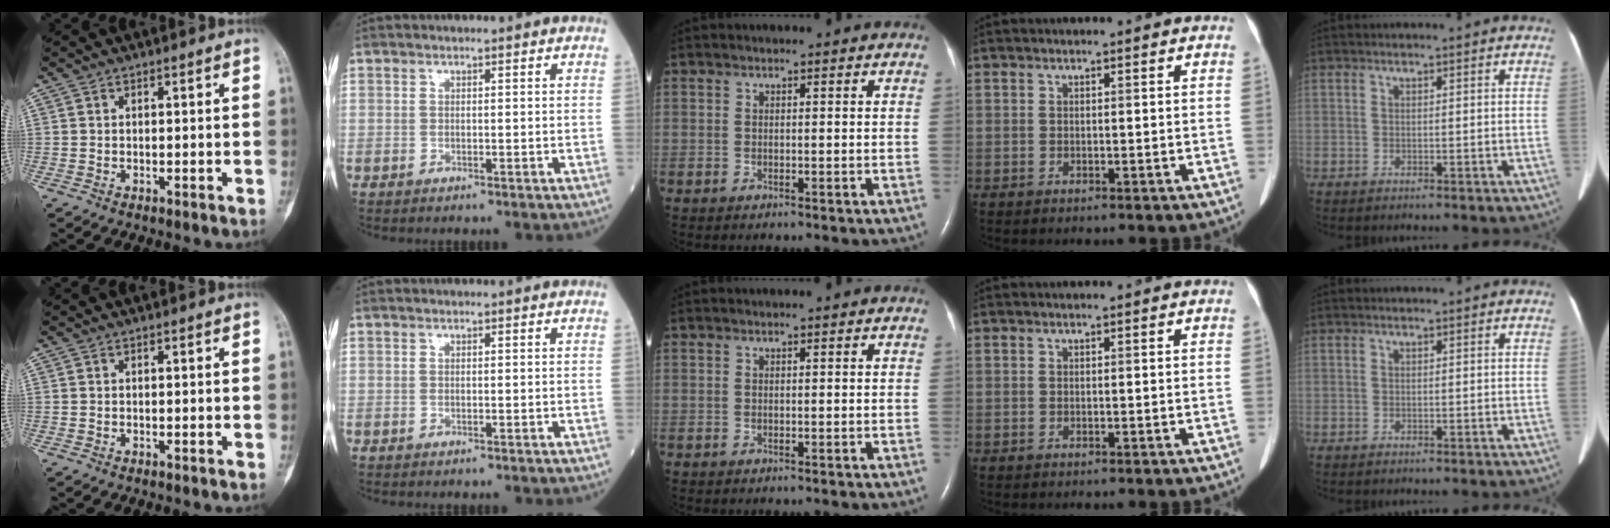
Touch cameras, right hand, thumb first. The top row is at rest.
{}